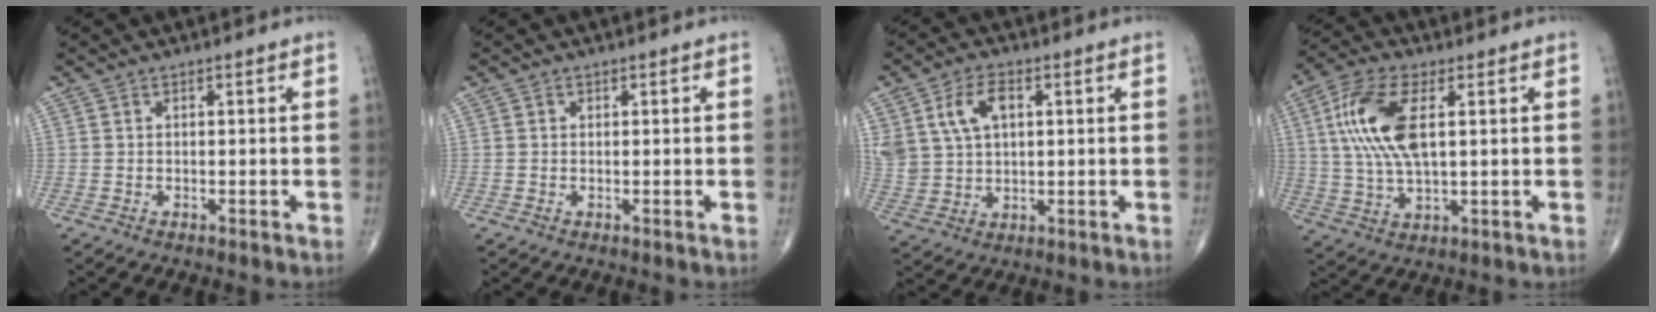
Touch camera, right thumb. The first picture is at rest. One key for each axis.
{"total": 0.0}
{"total": 10.5, "fx": 3.6, "fy": 6.8, "fz": 7.2, "tx": -0.138, "ty": -0.001, "tz": 0.078}
{"total": 13.3, "fx": 3.0, "fy": 5.8, "fz": 11.6, "tx": -0.251, "ty": 0.004, "tz": 0.059}